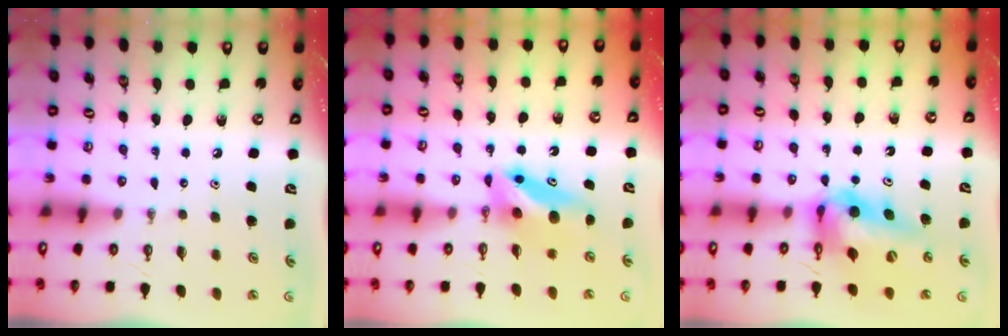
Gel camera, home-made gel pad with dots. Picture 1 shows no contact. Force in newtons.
{"total": 7.0, "press": 6.9, "slide": 1.6}
{"total": 14.2, "press": 14.0, "slide": 2.2}